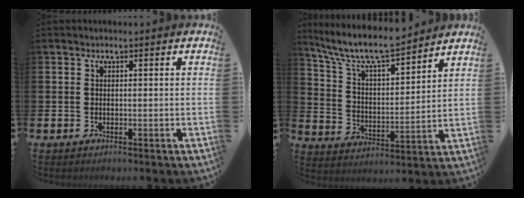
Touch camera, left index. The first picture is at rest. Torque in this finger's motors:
{"motor_torque": [0.97, -1.17, 0.36, 0.21]}